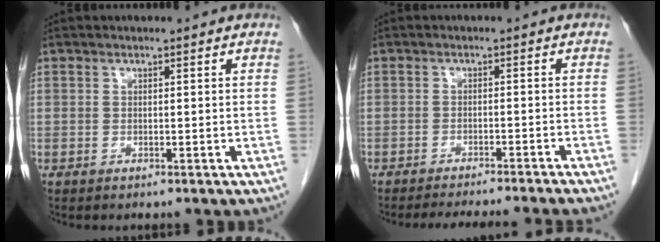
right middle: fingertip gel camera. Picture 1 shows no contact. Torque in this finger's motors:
{"motor_torque": [1.08, -1.07, 0.17, 0.05]}